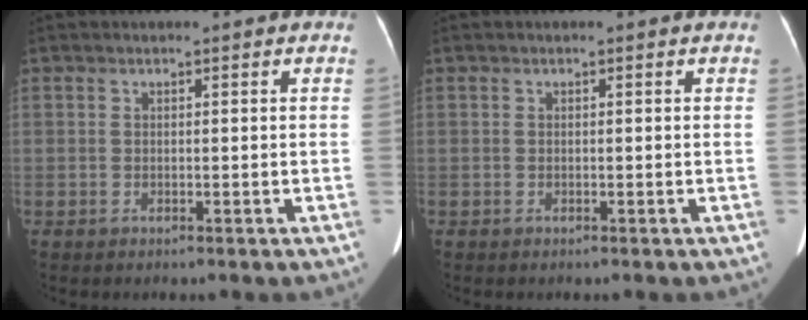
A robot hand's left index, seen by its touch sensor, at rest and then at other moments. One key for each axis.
{"total": 0.0}